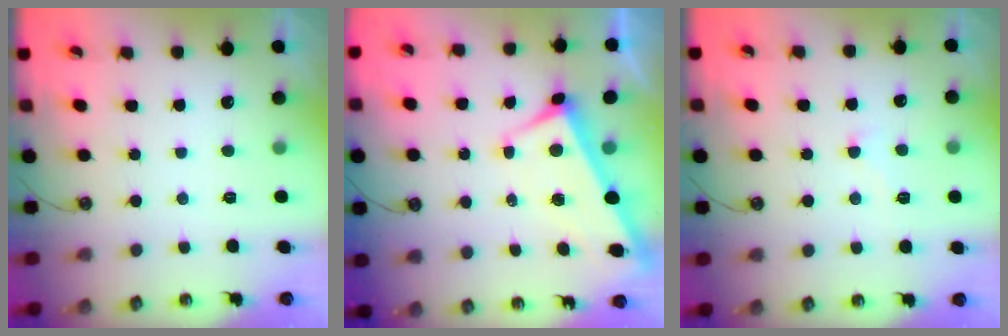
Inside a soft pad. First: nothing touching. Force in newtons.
{"total": 2.9, "press": 2.8, "slide": 0.9}
{"total": 2.5, "press": 2.5, "slide": 0.4}